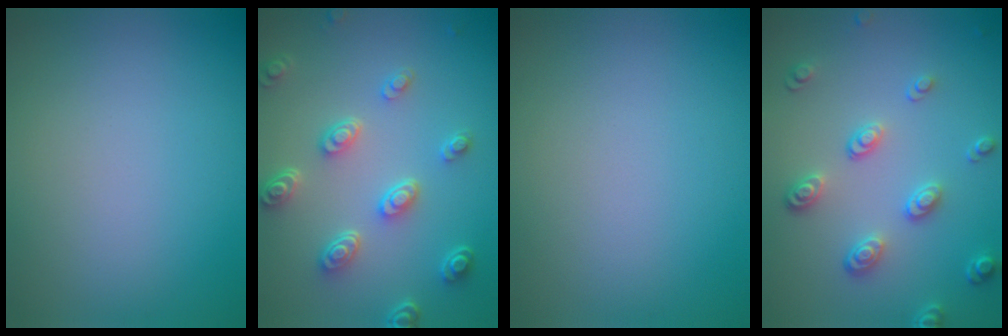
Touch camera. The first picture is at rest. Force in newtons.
{"total": 4.6, "press": 3.4, "slide": 3.0}
{"total": 0.0}
{"total": 3.6, "press": 2.9, "slide": 2.1}